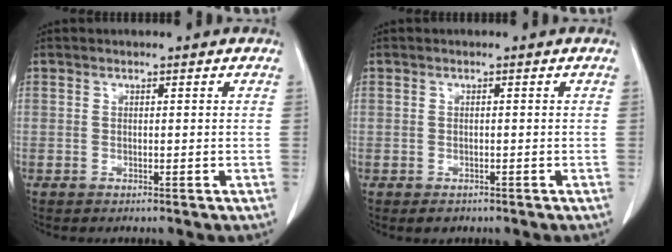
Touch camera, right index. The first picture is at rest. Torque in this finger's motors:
{"motor_torque": [-0.65, -0.44, -0.45, -0.15]}